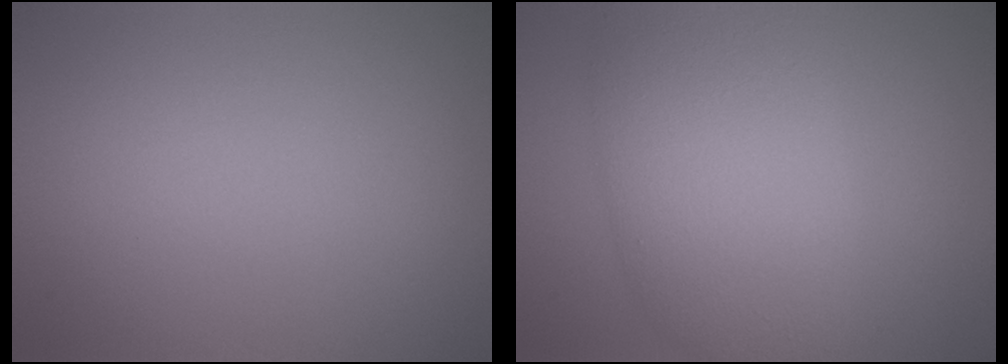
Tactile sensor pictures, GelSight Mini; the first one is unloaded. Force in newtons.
{"total": 9.0, "press": 9.0, "slide": 0.3}